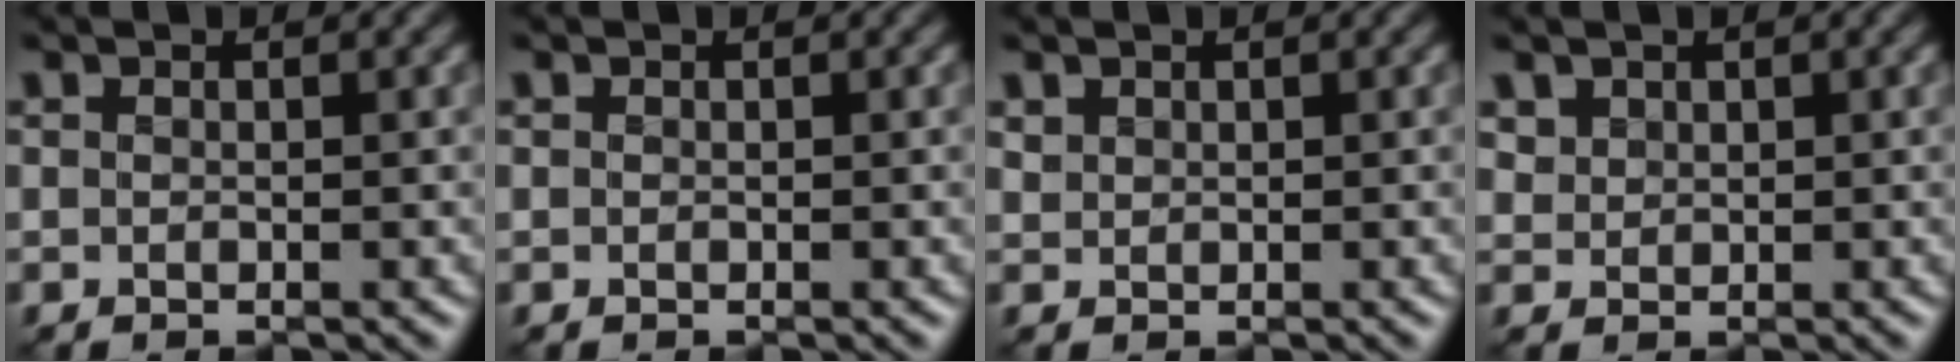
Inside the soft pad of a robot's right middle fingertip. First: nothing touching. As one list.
[{"total": 0.0}, {"total": 0.8, "force": [0.7, 0.4, 0.0], "torque": [-0.006, 0.000, 0.018]}, {"total": 1.5, "force": [1.0, 1.1, 0.2], "torque": [-0.015, -0.007, 0.031]}]